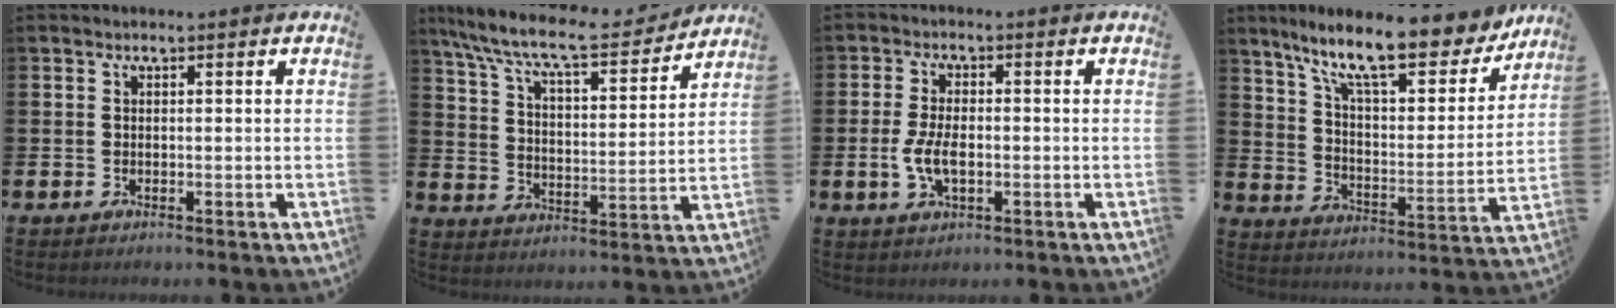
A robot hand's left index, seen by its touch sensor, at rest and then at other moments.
{"total": 10.0, "force": [9.0, 1.8, 4.1], "torque": [-0.111, -0.060, 0.151]}
{"total": 4.6, "force": [-0.6, 2.2, 3.9], "torque": [-0.073, 0.002, -0.013]}
{"total": 13.0, "force": [10.7, 2.9, 6.8], "torque": [-0.141, -0.067, 0.178]}